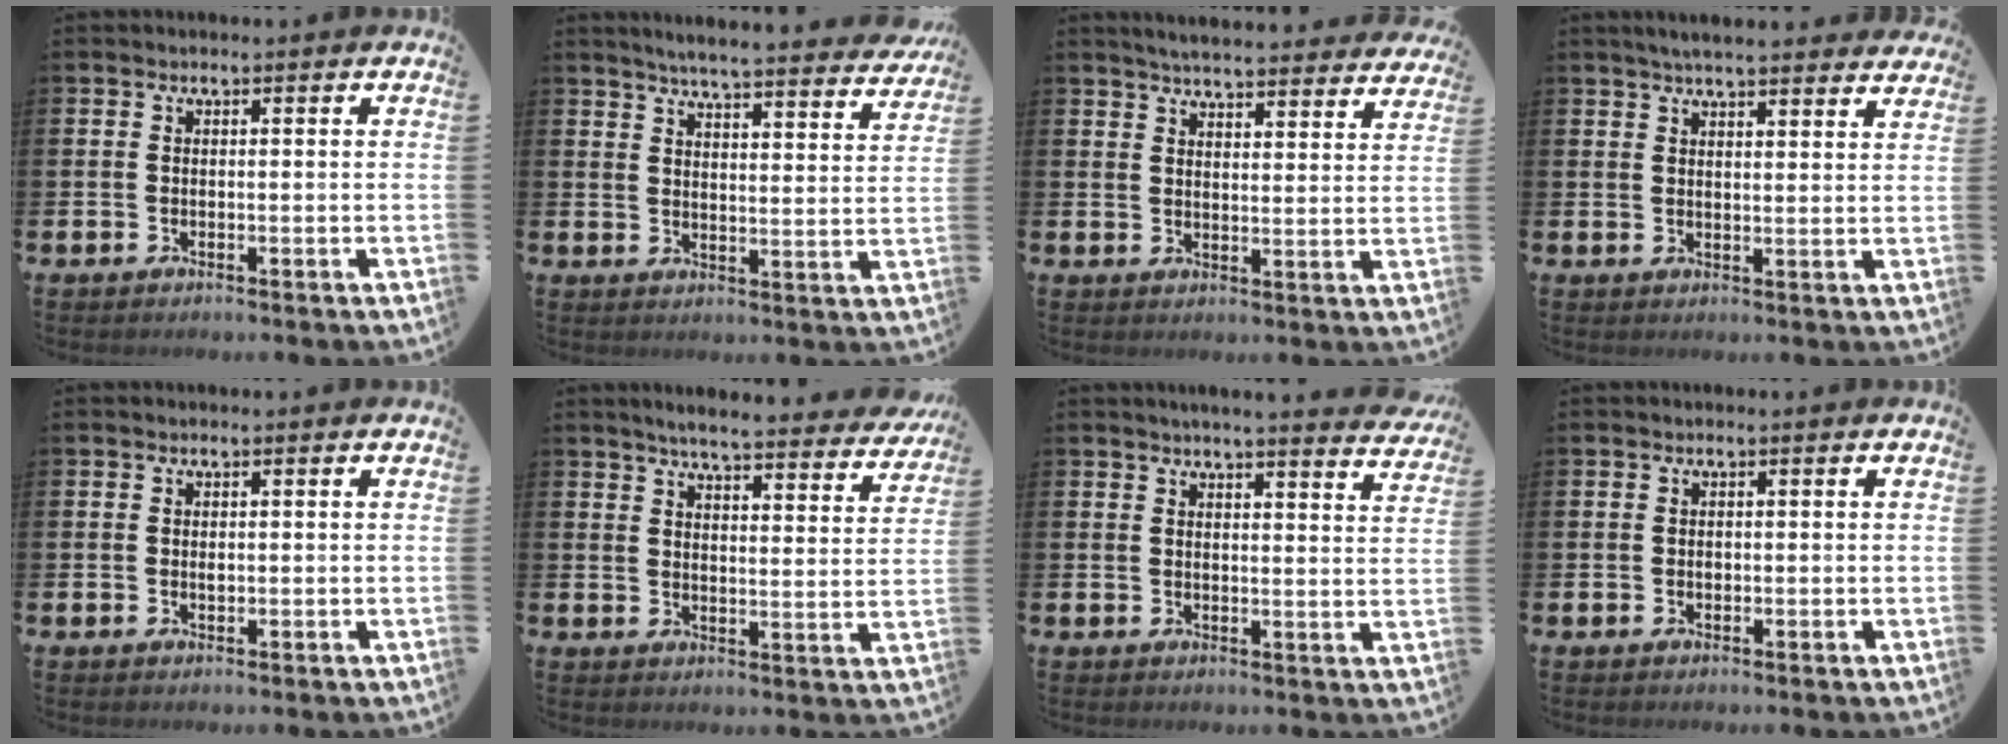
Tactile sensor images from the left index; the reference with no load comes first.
{"total": 5.6, "force": [5.4, -0.2, 1.4], "torque": [-0.037, -0.042, 0.089]}
{"total": 5.0, "force": [5.0, 0.2, 0.7], "torque": [-0.018, -0.035, 0.085]}
{"total": 4.6, "force": [4.4, 0.2, 1.2], "torque": [-0.029, -0.016, 0.079]}
{"total": 0.6, "force": [0.2, 0.3, 0.4], "torque": [-0.003, 0.000, 0.001]}
{"total": 5.3, "force": [5.0, 0.1, 1.6], "torque": [-0.039, -0.039, 0.083]}
{"total": 4.2, "force": [4.1, -0.4, 0.8], "torque": [-0.017, -0.025, 0.070]}
{"total": 0.5, "force": [0.0, 0.4, 0.2], "torque": [-0.001, 0.002, -0.002]}